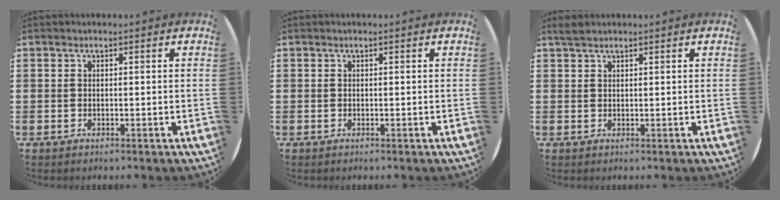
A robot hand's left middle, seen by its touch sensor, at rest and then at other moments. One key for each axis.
{"total": 0.0}
{"total": 1.4, "fx": 1.3, "fy": 0.2, "fz": 0.4, "tx": -0.011, "ty": 0.002, "tz": 0.024}